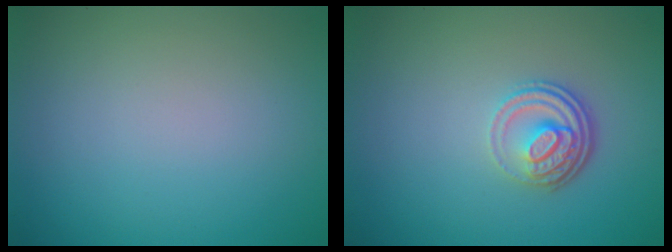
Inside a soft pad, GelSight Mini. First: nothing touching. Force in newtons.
{"total": 3.6, "press": 2.6, "slide": 2.5}